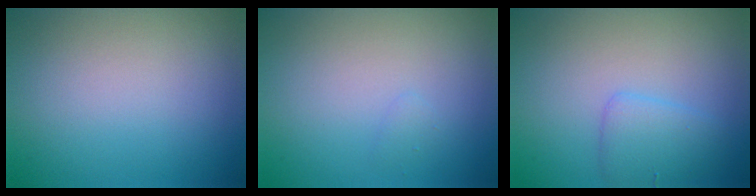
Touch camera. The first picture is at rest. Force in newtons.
{"total": 0.5, "press": 0.5, "slide": 0.1}
{"total": 2.4, "press": 2.4, "slide": 0.0}